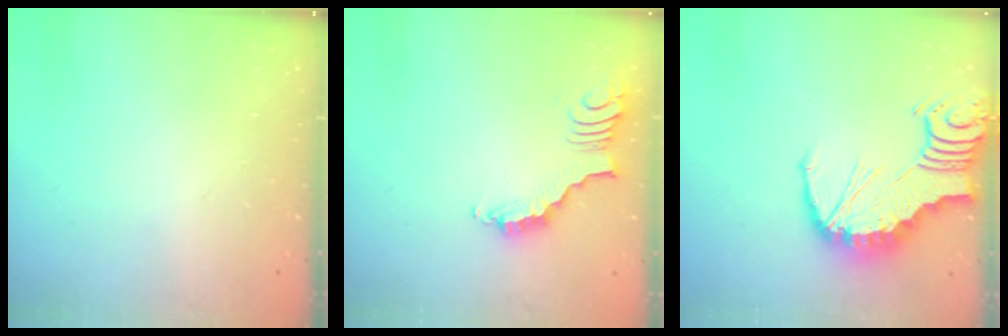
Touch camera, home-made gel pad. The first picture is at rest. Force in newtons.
{"total": 3.3, "press": 3.3, "slide": 0.4}
{"total": 7.8, "press": 7.7, "slide": 0.9}